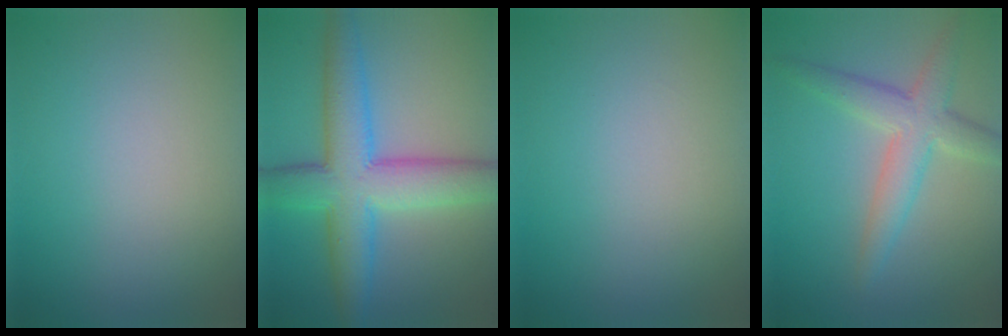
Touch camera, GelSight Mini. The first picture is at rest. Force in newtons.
{"total": 8.4, "press": 8.4, "slide": 0.3}
{"total": 0.0}
{"total": 4.3, "press": 4.3, "slide": 0.1}